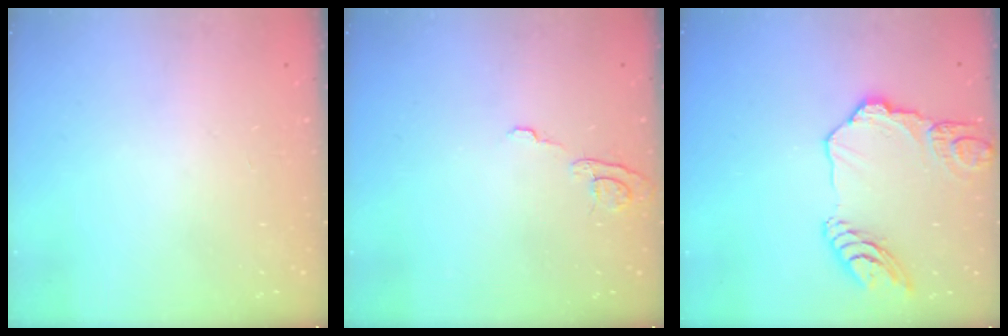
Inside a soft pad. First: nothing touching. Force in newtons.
{"total": 6.5, "press": 6.5, "slide": 0.5}
{"total": 14.1, "press": 14.0, "slide": 1.4}